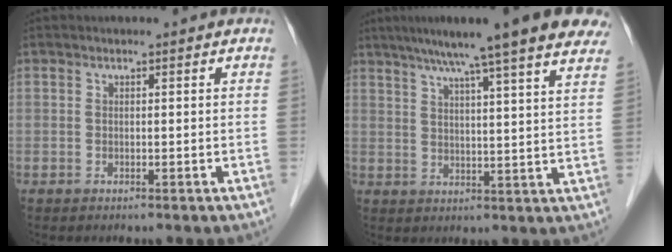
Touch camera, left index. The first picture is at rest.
{"total": 19.4, "force": [15.3, 0.9, 11.9], "torque": [-0.181, 0.027, 0.197]}